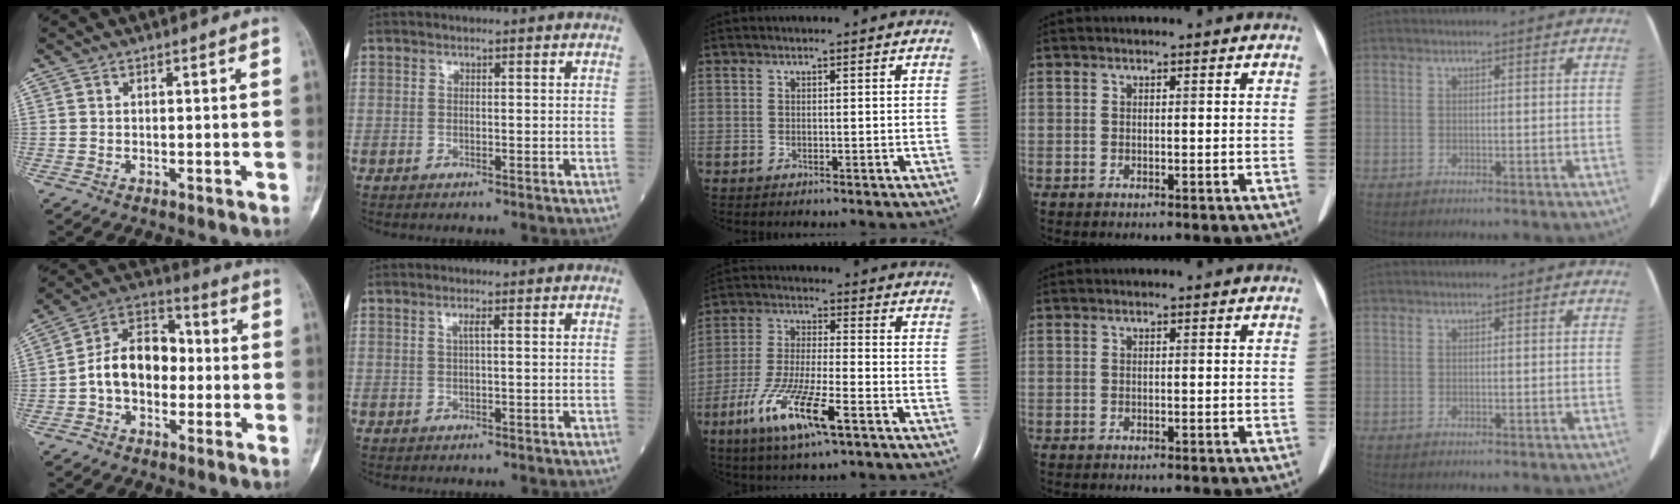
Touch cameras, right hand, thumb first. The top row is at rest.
{"thumb": {"total": 12.1, "force": [-1.2, 8.4, 8.7], "torque": [-0.128, 0.042, -0.035]}, "index": {"total": 1.1, "force": [0.3, -0.1, 1.0], "torque": [-0.021, 0.002, 0.004]}, "middle": {"total": 12.0, "force": [-6.2, 1.8, 10.2], "torque": [-0.207, -0.019, -0.112]}}